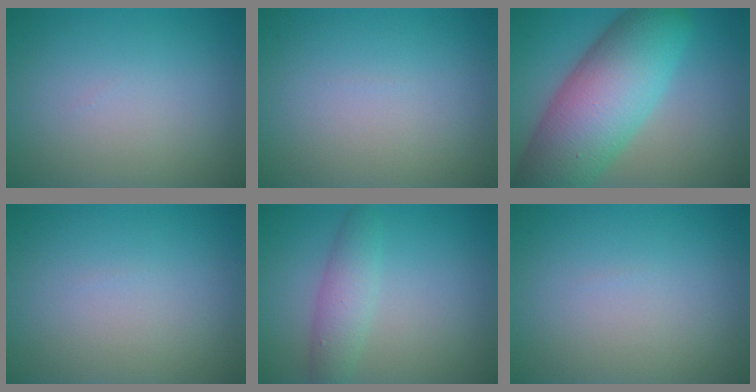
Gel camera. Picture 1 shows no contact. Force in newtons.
{"total": 0.0}
{"total": 12.0, "press": 12.0, "slide": 0.5}
{"total": 0.0}
{"total": 2.8, "press": 2.8, "slide": 0.0}
{"total": 0.0}